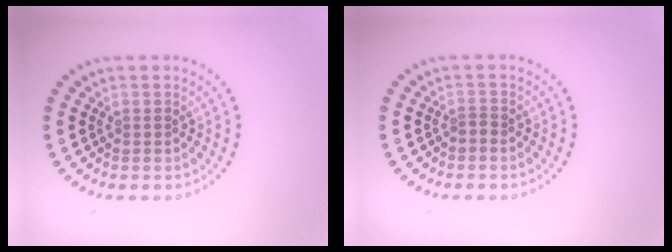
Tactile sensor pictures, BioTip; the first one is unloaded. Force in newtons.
{"total": 0.6, "press": 0.3, "slide": 0.5}